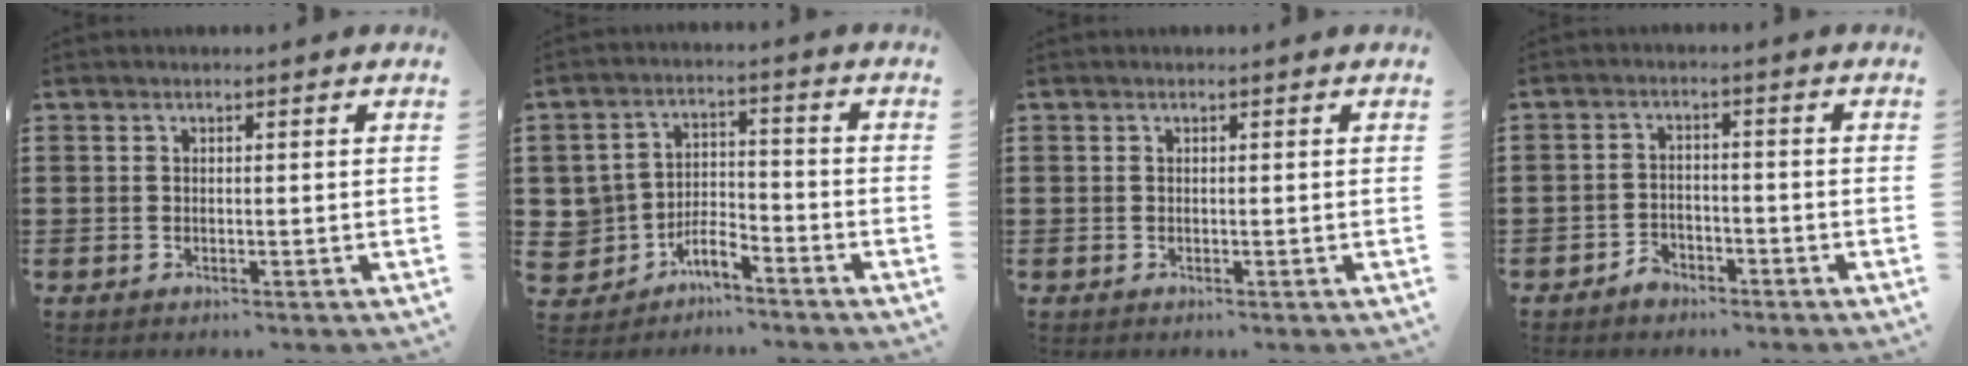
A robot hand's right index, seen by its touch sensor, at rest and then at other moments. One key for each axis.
{"total": 4.9, "fx": -3.8, "fy": 2.5, "fz": 1.8, "tx": -0.049, "ty": 0.009, "tz": -0.078}
{"total": 0.0}
{"total": 2.6, "fx": -2.2, "fy": 1.3, "fz": 0.5, "tx": -0.014, "ty": 0.007, "tz": -0.045}